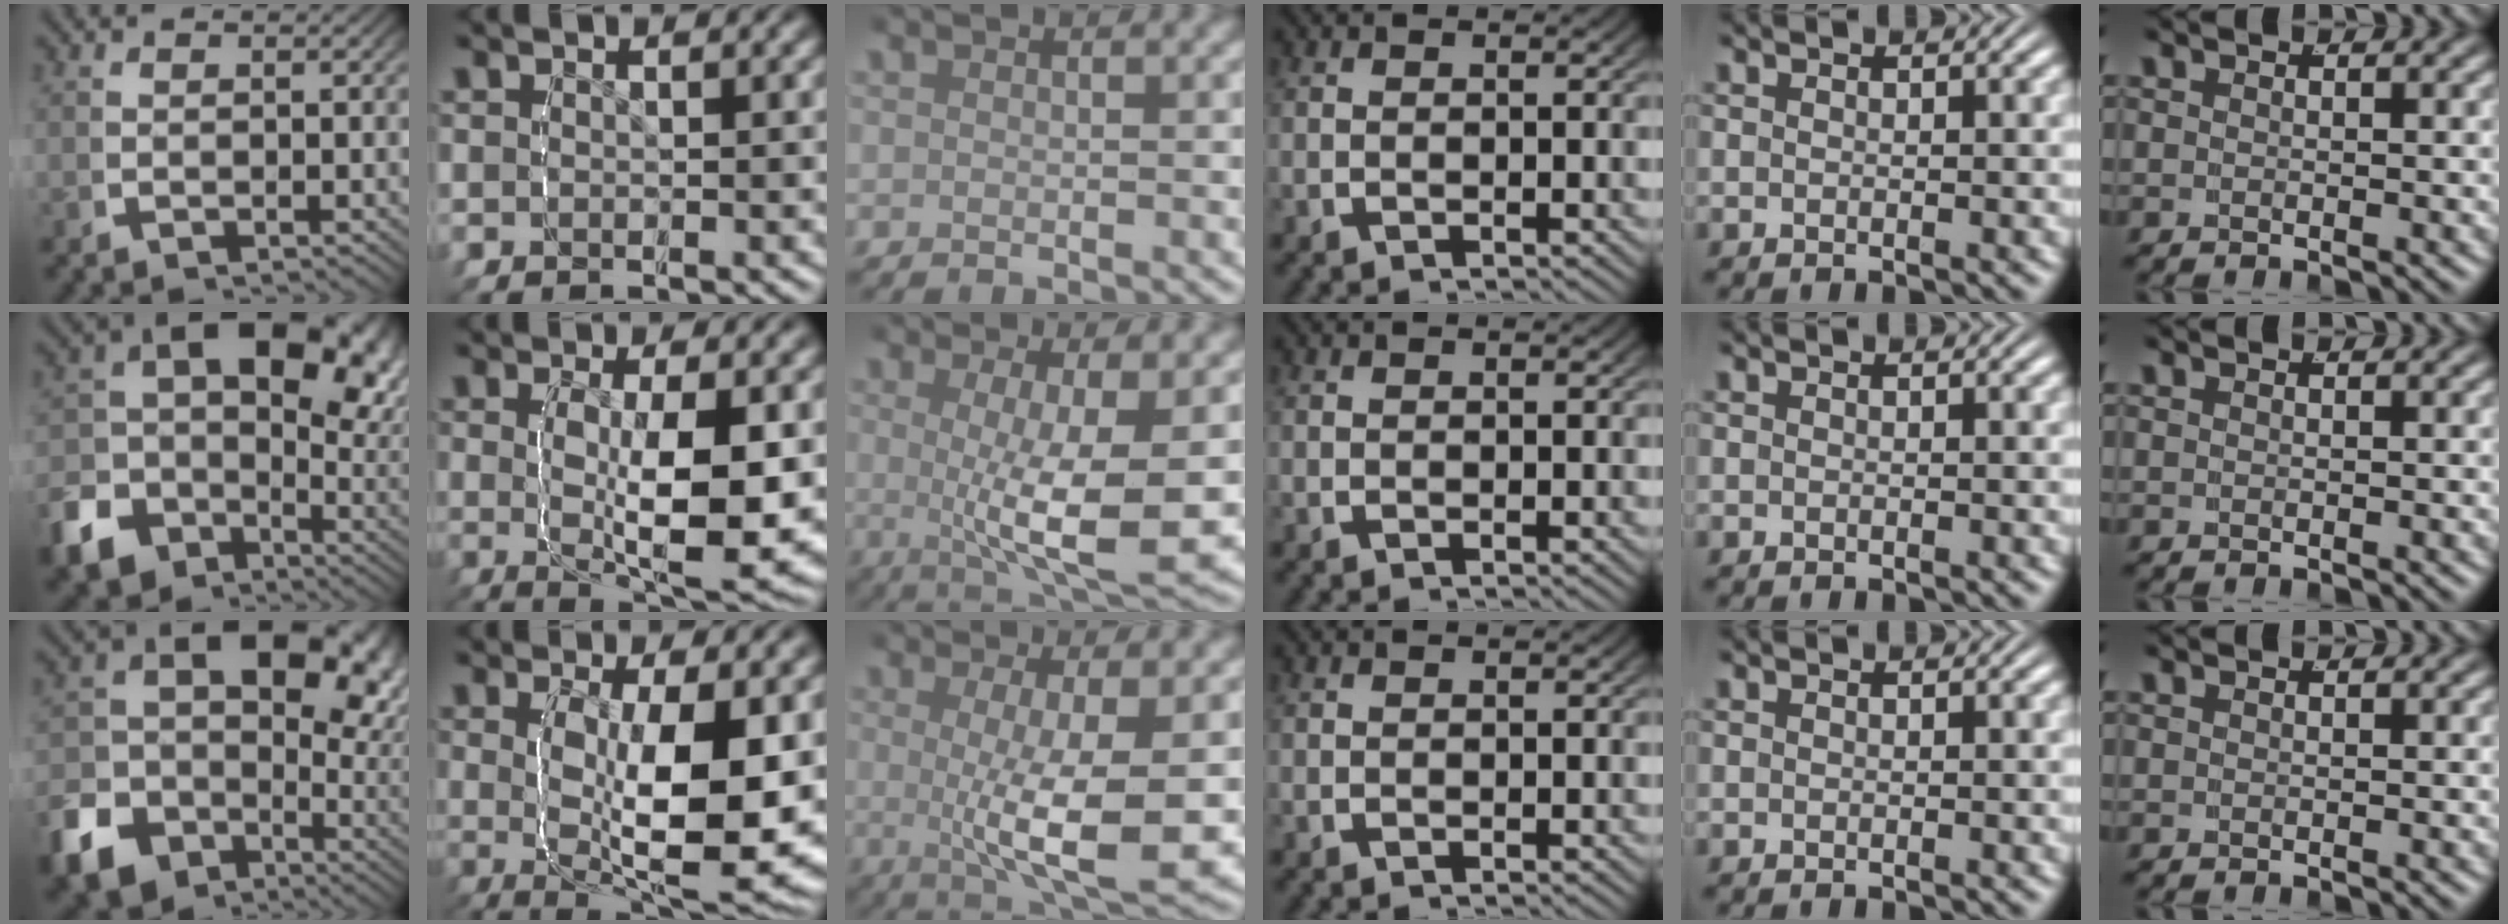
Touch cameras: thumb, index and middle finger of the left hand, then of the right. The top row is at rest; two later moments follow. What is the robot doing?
{"motion": "lift_and_place", "object": "lipstick"}